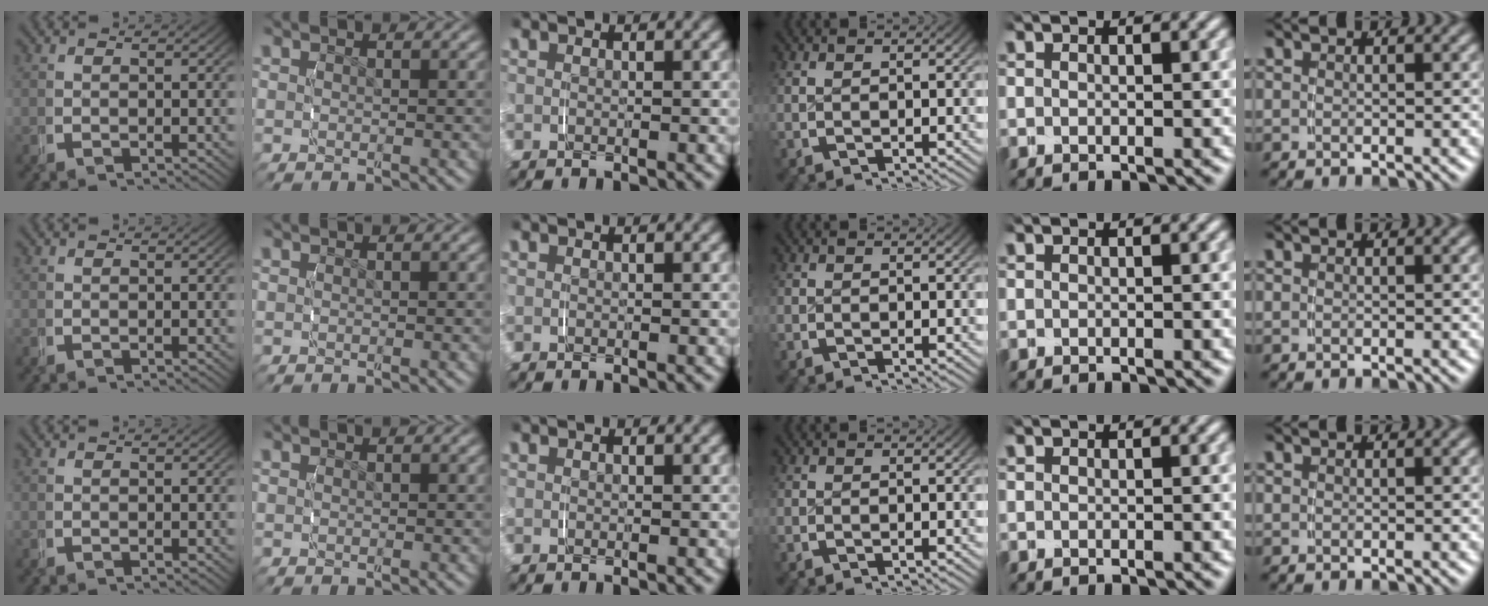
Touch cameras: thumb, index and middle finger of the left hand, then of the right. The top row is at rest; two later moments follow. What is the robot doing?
{"motion": "grasp_and_lifting", "object": "knife"}